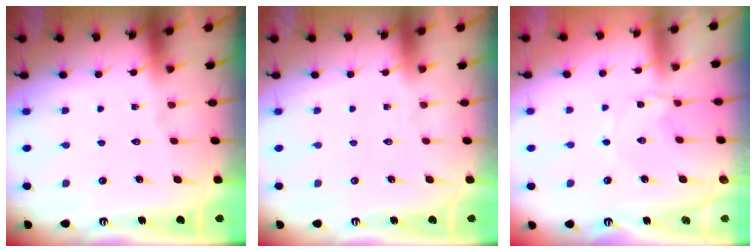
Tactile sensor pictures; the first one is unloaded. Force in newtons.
{"total": 0.0}
{"total": 0.7, "press": 0.7, "slide": 0.2}